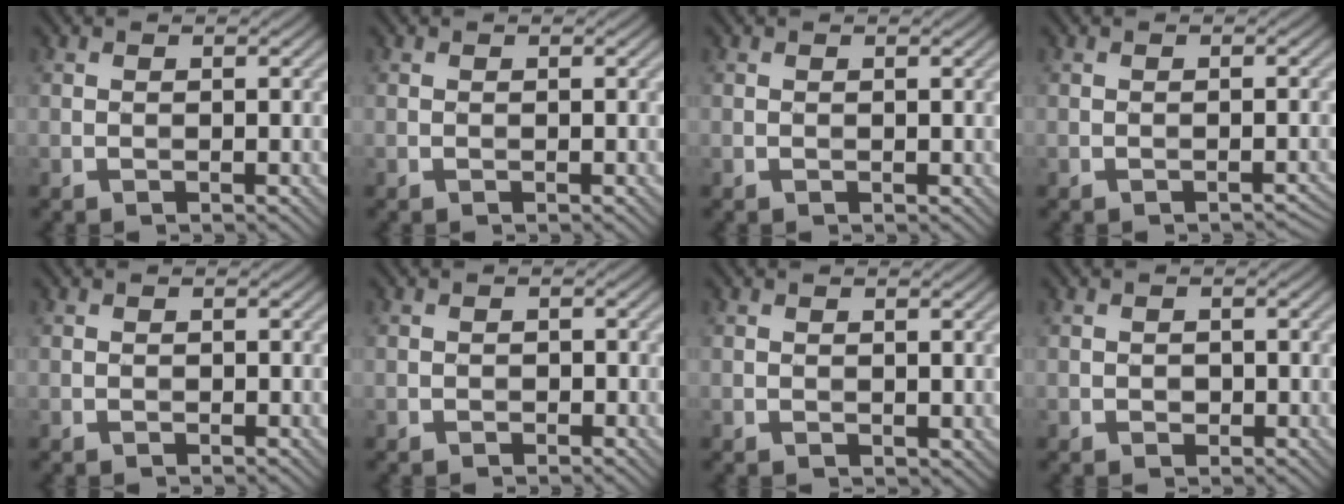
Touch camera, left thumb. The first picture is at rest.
{"total": 0.0}
{"total": 0.0}
{"total": 0.8, "force": [-0.7, 0.2, 0.4], "torque": [-0.004, 0.002, -0.010]}
{"total": 0.0}
{"total": 0.7, "force": [-0.3, 0.6, 0.1], "torque": [0.002, -0.005, -0.006]}
{"total": 0.6, "force": [0.4, 0.4, 0.2], "torque": [-0.004, -0.004, 0.010]}
{"total": 1.0, "force": [-0.1, 0.9, 0.4], "torque": [-0.006, -0.006, -0.003]}